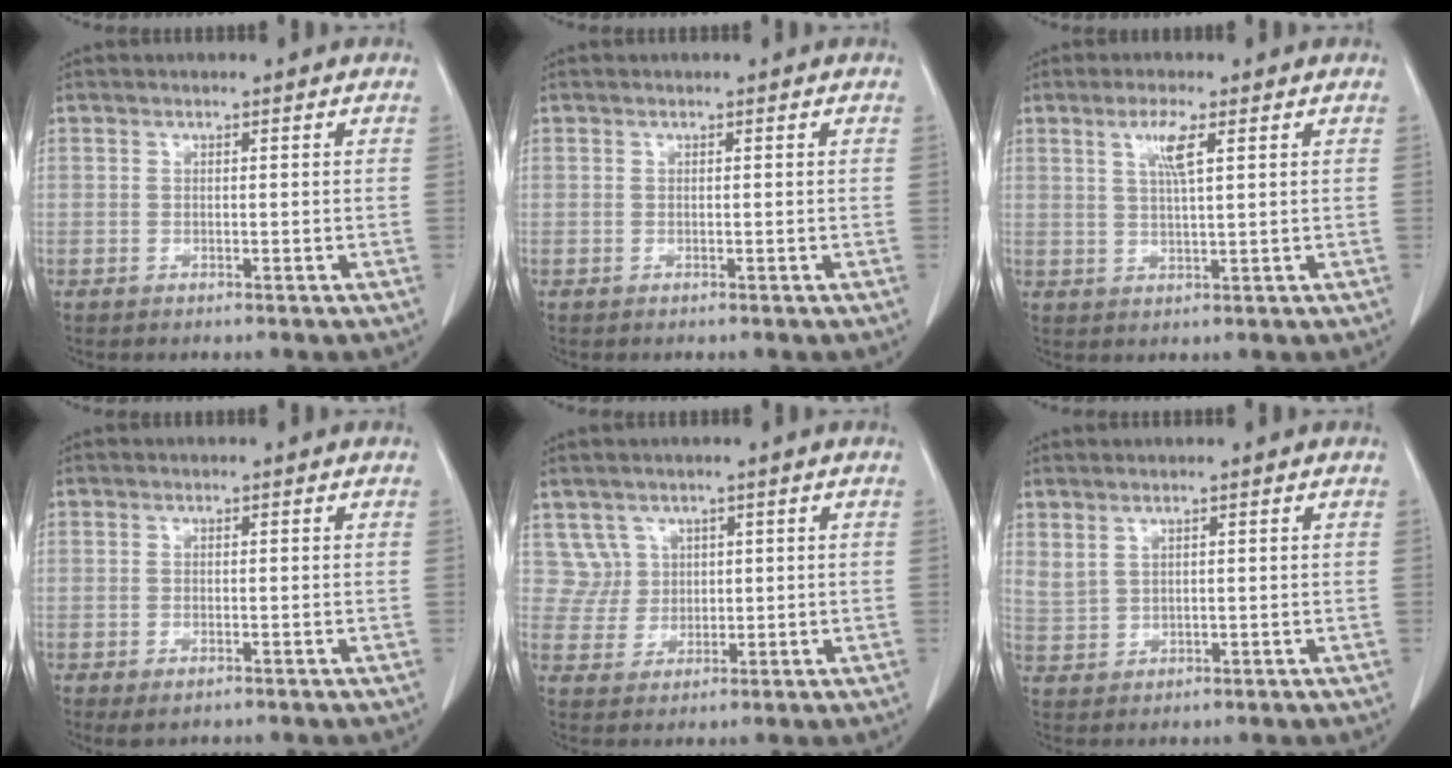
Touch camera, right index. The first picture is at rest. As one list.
[{"total": 0.0}, {"total": 4.1, "force": [1.8, 0.2, 3.7], "torque": [-0.072, 0.000, 0.034]}, {"total": 2.0, "force": [-1.1, 0.8, 1.5], "torque": [-0.027, -0.004, -0.011]}, {"total": 4.2, "force": [2.0, 3.6, -0.4], "torque": [0.018, 0.010, 0.039]}, {"total": 2.6, "force": [1.9, 1.3, 1.2], "torque": [-0.029, -0.001, 0.049]}]